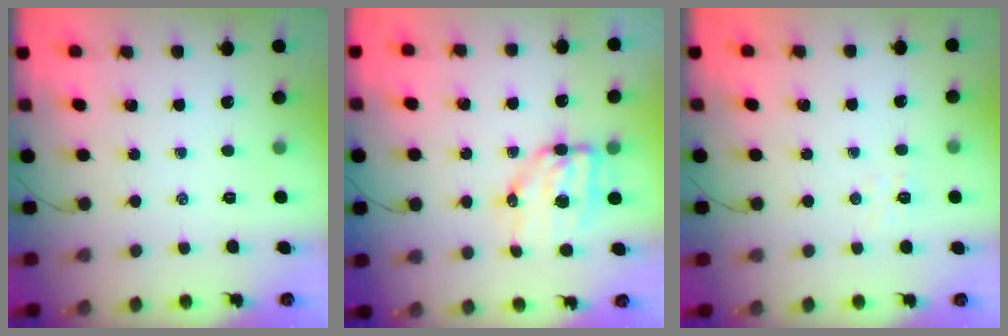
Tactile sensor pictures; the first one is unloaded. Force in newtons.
{"total": 7.6, "press": 7.5, "slide": 1.5}
{"total": 4.5, "press": 4.4, "slide": 1.1}